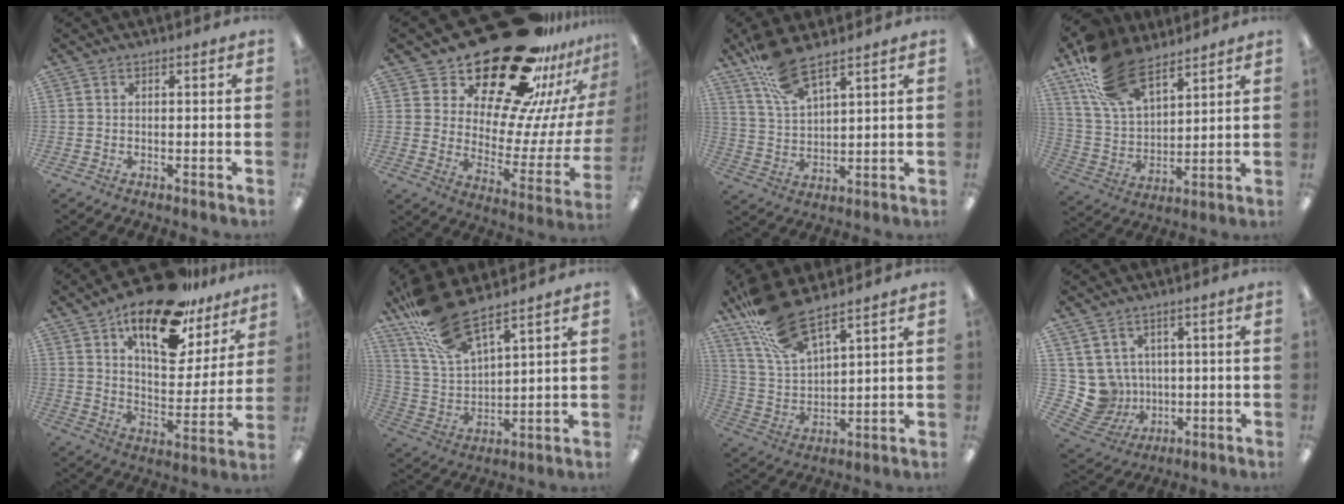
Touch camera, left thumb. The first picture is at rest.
{"total": 29.0, "force": [21.7, 12.0, 15.0], "torque": [-0.218, -0.157, 0.384]}
{"total": 10.5, "force": [8.3, 2.8, 5.9], "torque": [-0.134, -0.033, 0.155]}
{"total": 19.8, "force": [12.6, 10.2, 11.3], "torque": [-0.237, -0.044, 0.234]}
{"total": 20.8, "force": [14.6, 8.6, 12.1], "torque": [-0.193, -0.084, 0.248]}
{"total": 15.3, "force": [12.0, 4.2, 8.5], "torque": [-0.197, -0.059, 0.215]}
{"total": 14.3, "force": [11.2, 4.1, 7.9], "torque": [-0.190, -0.049, 0.203]}
{"total": 8.1, "force": [1.5, 7.9, 1.5], "torque": [-0.078, -0.013, 0.040]}